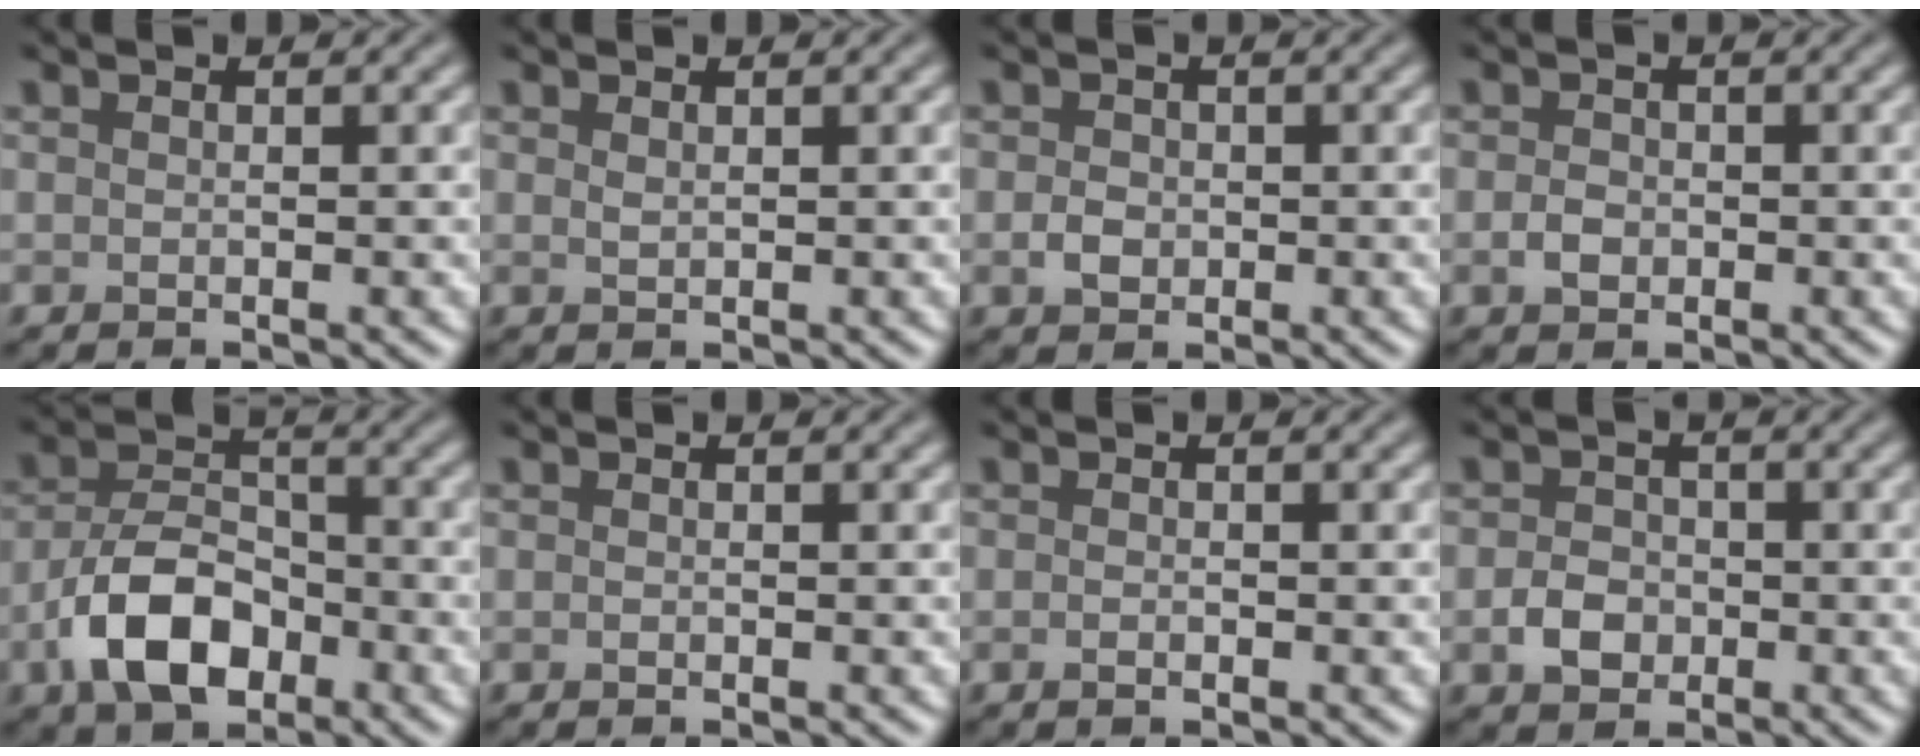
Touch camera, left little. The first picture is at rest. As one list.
[{"total": 0.6, "force": [0.4, 0.2, 0.4], "torque": [-0.011, -0.001, 0.009]}, {"total": 1.7, "force": [-0.3, 1.4, 0.9], "torque": [-0.016, 0.000, -0.010]}, {"total": 1.5, "force": [-0.4, 1.2, 0.9], "torque": [-0.017, 0.000, -0.012]}, {"total": 7.0, "force": [-3.2, 4.1, 4.7], "torque": [-0.083, 0.001, -0.063]}, {"total": 0.0}, {"total": 0.6, "force": [-0.2, 0.2, 0.5], "torque": [-0.009, -0.002, -0.004]}, {"total": 2.5, "force": [-0.7, 2.1, 1.3], "torque": [-0.019, 0.001, -0.020]}]